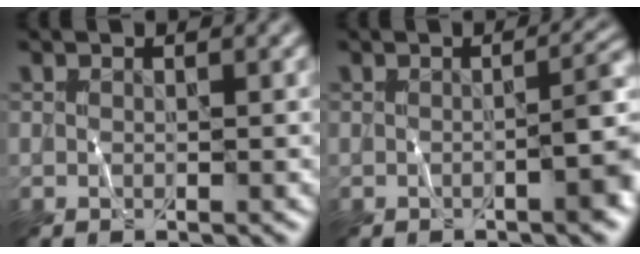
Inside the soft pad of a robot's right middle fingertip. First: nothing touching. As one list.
[{"total": 4.0, "force": [-0.9, 0.9, 3.8], "torque": [-0.044, 0.011, -0.015]}]